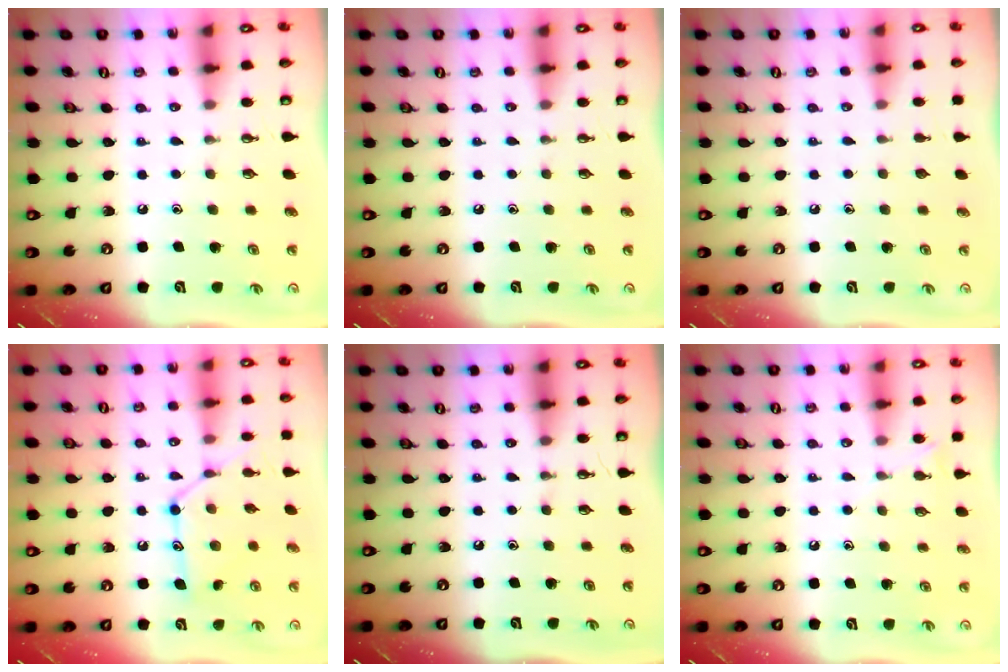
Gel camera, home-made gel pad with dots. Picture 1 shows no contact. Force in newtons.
{"total": 0.0}
{"total": 0.0}
{"total": 13.5, "press": 13.5, "slide": 0.7}
{"total": 0.0}
{"total": 6.5, "press": 6.5, "slide": 0.3}